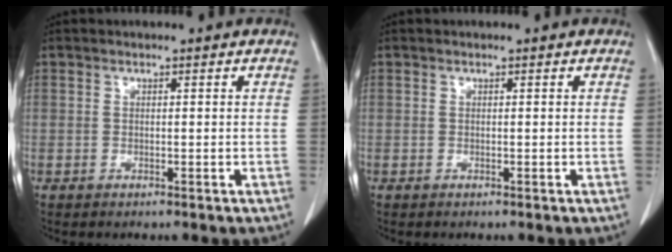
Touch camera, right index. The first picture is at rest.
{"total": 0.0}